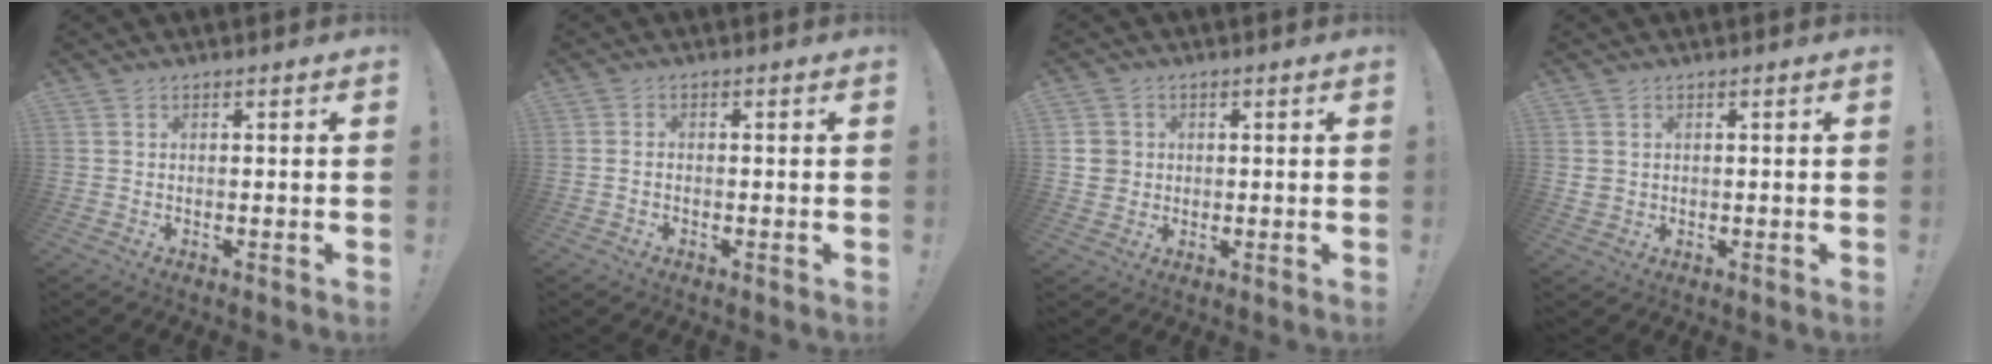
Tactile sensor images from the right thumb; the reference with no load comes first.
{"total": 0.8, "force": [-0.5, 0.4, 0.4], "torque": [-0.006, 0.003, -0.010]}
{"total": 5.1, "force": [0.8, 4.8, 1.4], "torque": [-0.026, 0.002, 0.018]}
{"total": 2.2, "force": [0.6, 1.9, 0.9], "torque": [-0.015, 0.004, 0.012]}